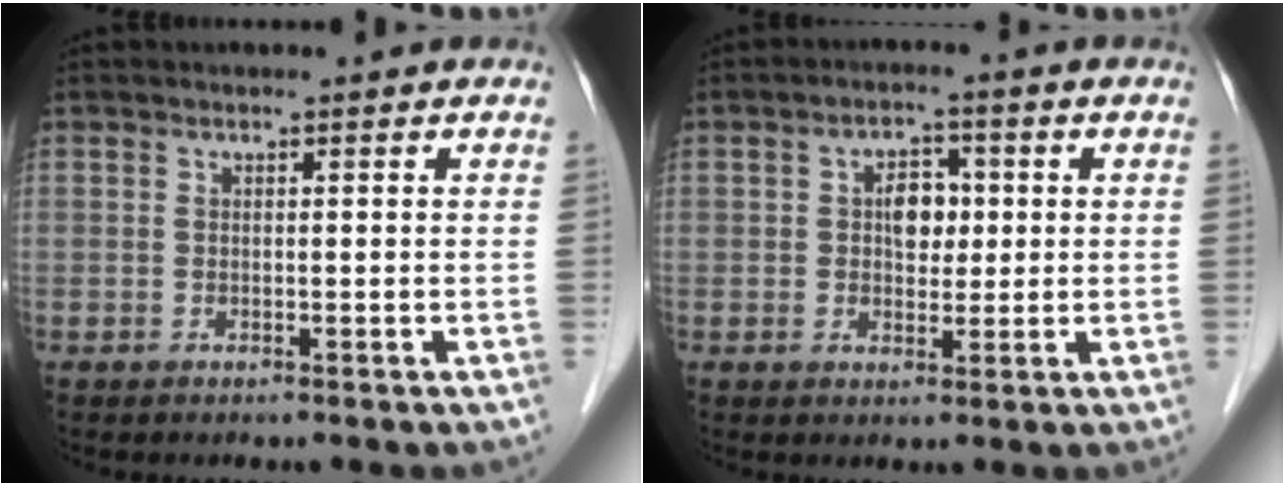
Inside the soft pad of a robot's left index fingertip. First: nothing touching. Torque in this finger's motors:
{"motor_torque": [0.16, 0.02, 0.09, 0.06]}